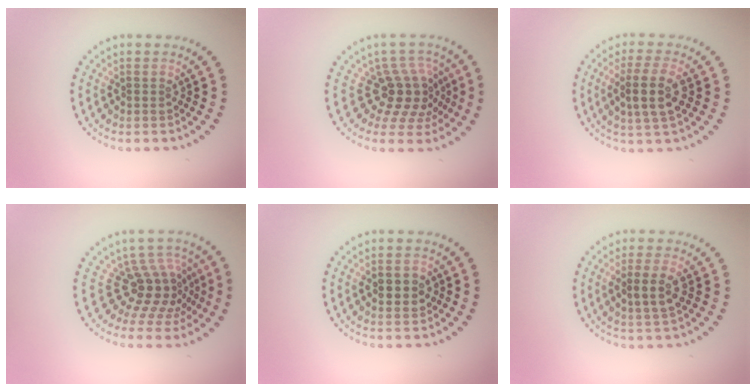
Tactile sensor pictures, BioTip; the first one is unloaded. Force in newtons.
{"total": 4.2, "press": 2.9, "slide": 3.0}
{"total": 4.0, "press": 3.7, "slide": 1.4}
{"total": 4.1, "press": 2.9, "slide": 2.9}
{"total": 2.3, "press": 2.3, "slide": 0.2}
{"total": 2.9, "press": 2.8, "slide": 0.8}